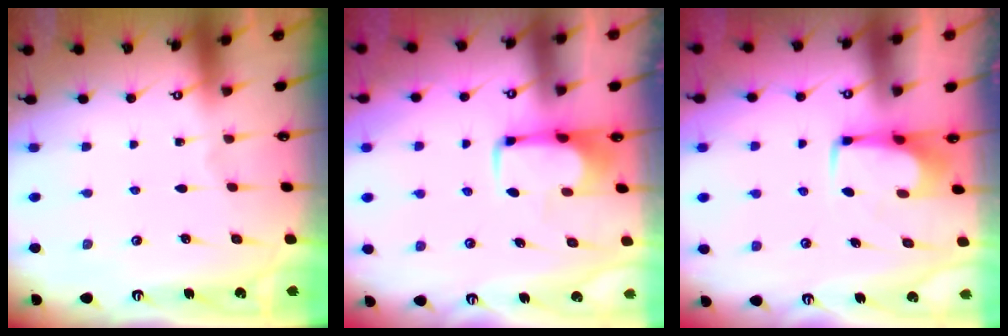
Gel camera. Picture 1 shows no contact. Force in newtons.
{"total": 1.8, "press": 1.7, "slide": 0.5}
{"total": 1.8, "press": 1.6, "slide": 0.6}